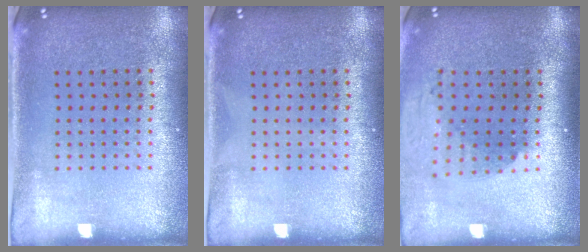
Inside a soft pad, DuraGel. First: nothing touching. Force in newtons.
{"total": 0.0}
{"total": 2.0, "press": 1.5, "slide": 1.4}